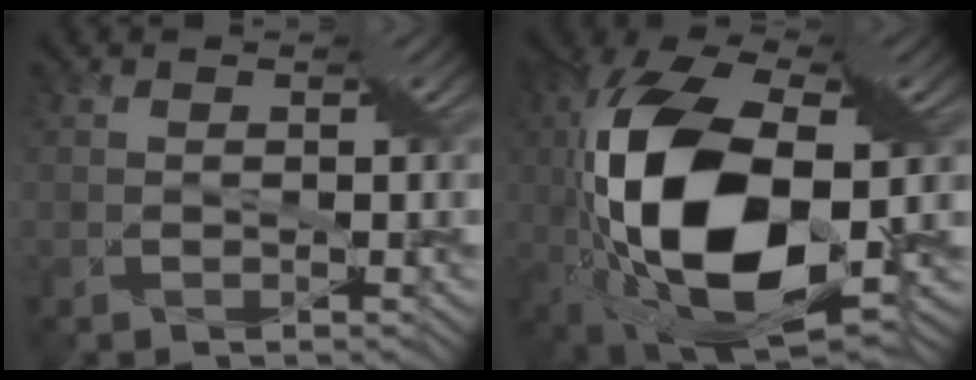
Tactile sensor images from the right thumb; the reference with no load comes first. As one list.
[{"total": 18.5, "force": [-1.9, 8.5, 16.3], "torque": [-0.356, -0.009, -0.033]}]